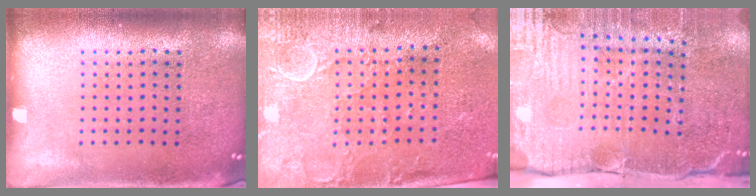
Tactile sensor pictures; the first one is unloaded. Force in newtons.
{"total": 2.9, "press": 2.5, "slide": 1.5}
{"total": 4.8, "press": 4.3, "slide": 2.1}